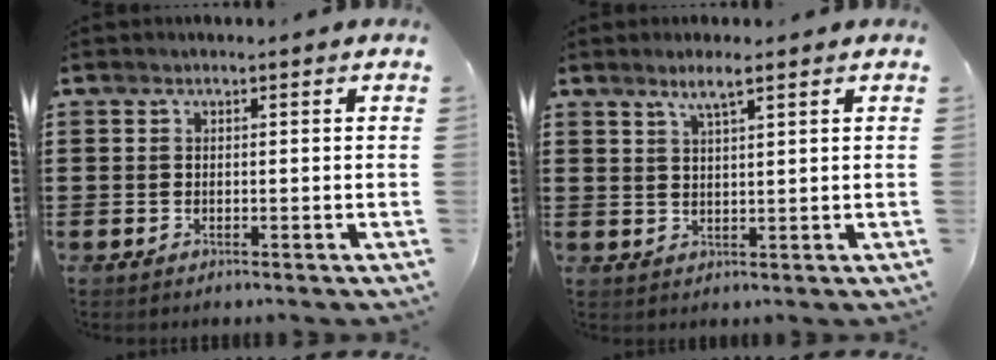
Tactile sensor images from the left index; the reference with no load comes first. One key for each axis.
{"total": 3.0, "fx": 2.0, "fy": 0.3, "fz": 2.2, "tx": -0.047, "ty": 0.004, "tz": 0.035}